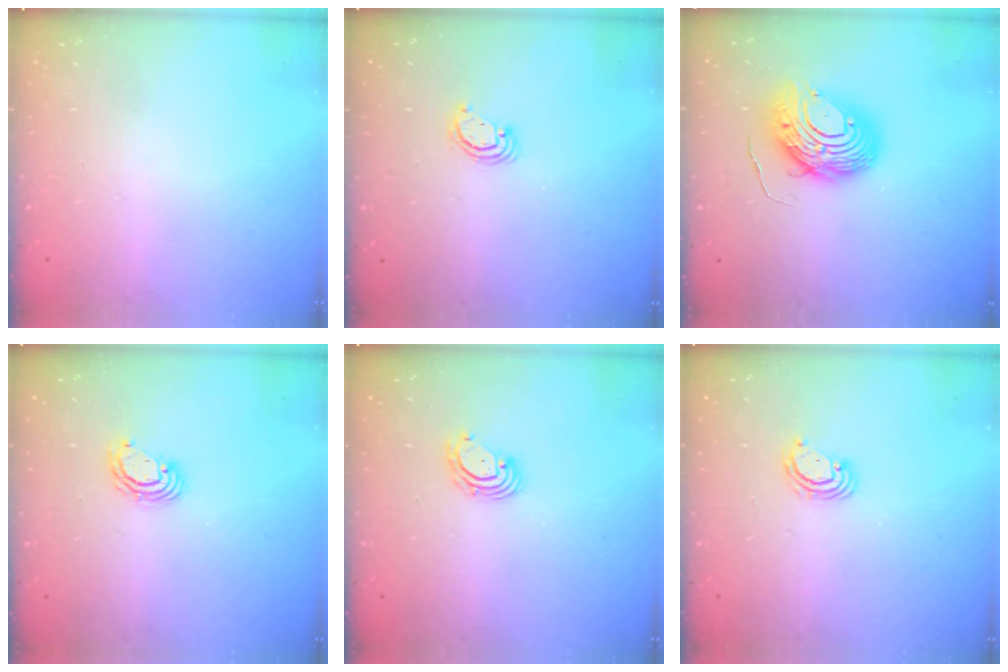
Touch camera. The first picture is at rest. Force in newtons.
{"total": 3.0, "press": 2.9, "slide": 0.3}
{"total": 12.1, "press": 12.1, "slide": 1.4}
{"total": 4.3, "press": 4.3, "slide": 0.1}
{"total": 4.0, "press": 4.0, "slide": 0.4}
{"total": 2.8, "press": 2.8, "slide": 0.3}